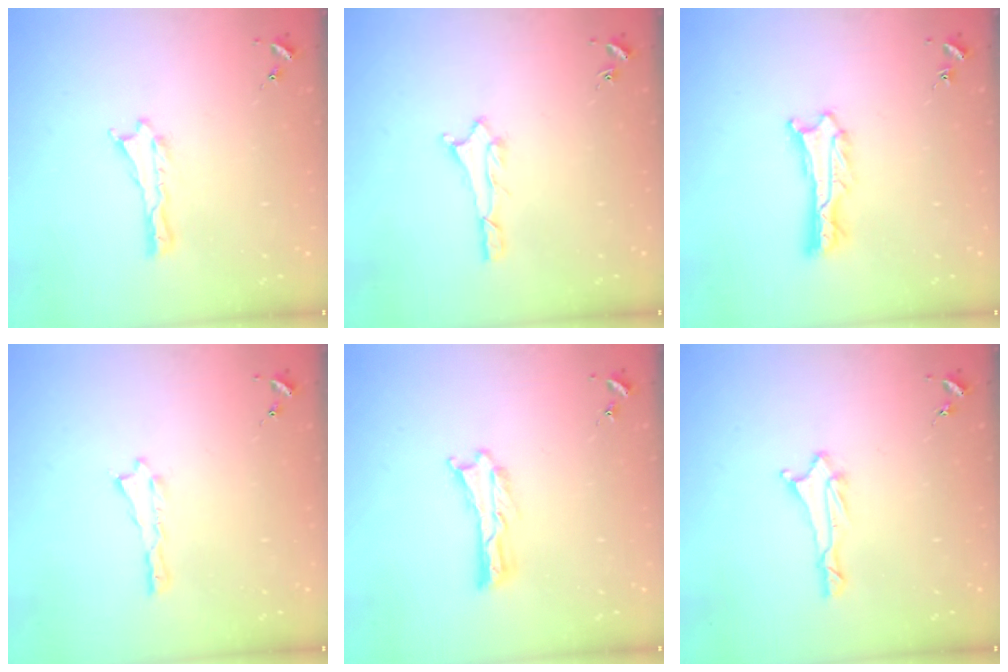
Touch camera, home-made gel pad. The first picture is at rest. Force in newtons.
{"total": 1.1, "press": 1.1, "slide": 0.1}
{"total": 1.1, "press": 1.1, "slide": 0.2}
{"total": 0.0}
{"total": 0.0}
{"total": 1.7, "press": 1.6, "slide": 0.5}